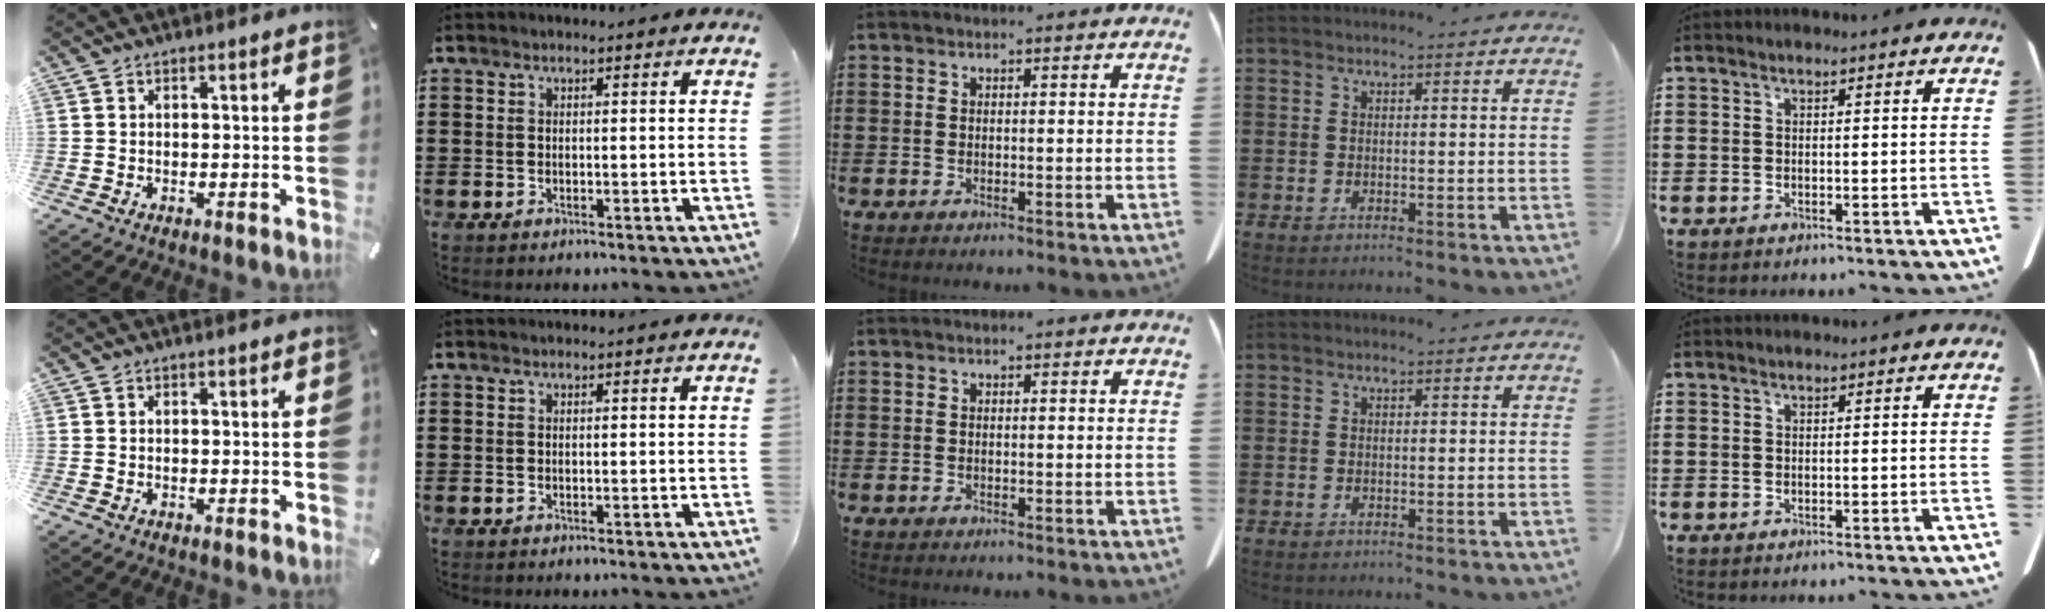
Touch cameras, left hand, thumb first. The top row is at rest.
{}